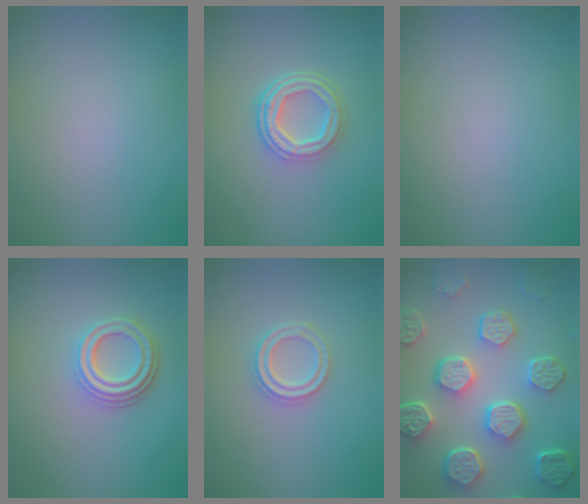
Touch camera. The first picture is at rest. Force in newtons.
{"total": 4.4, "press": 3.4, "slide": 2.8}
{"total": 0.0}
{"total": 3.8, "press": 2.9, "slide": 2.4}
{"total": 2.2, "press": 2.2, "slide": 0.5}
{"total": 8.6, "press": 6.5, "slide": 5.7}